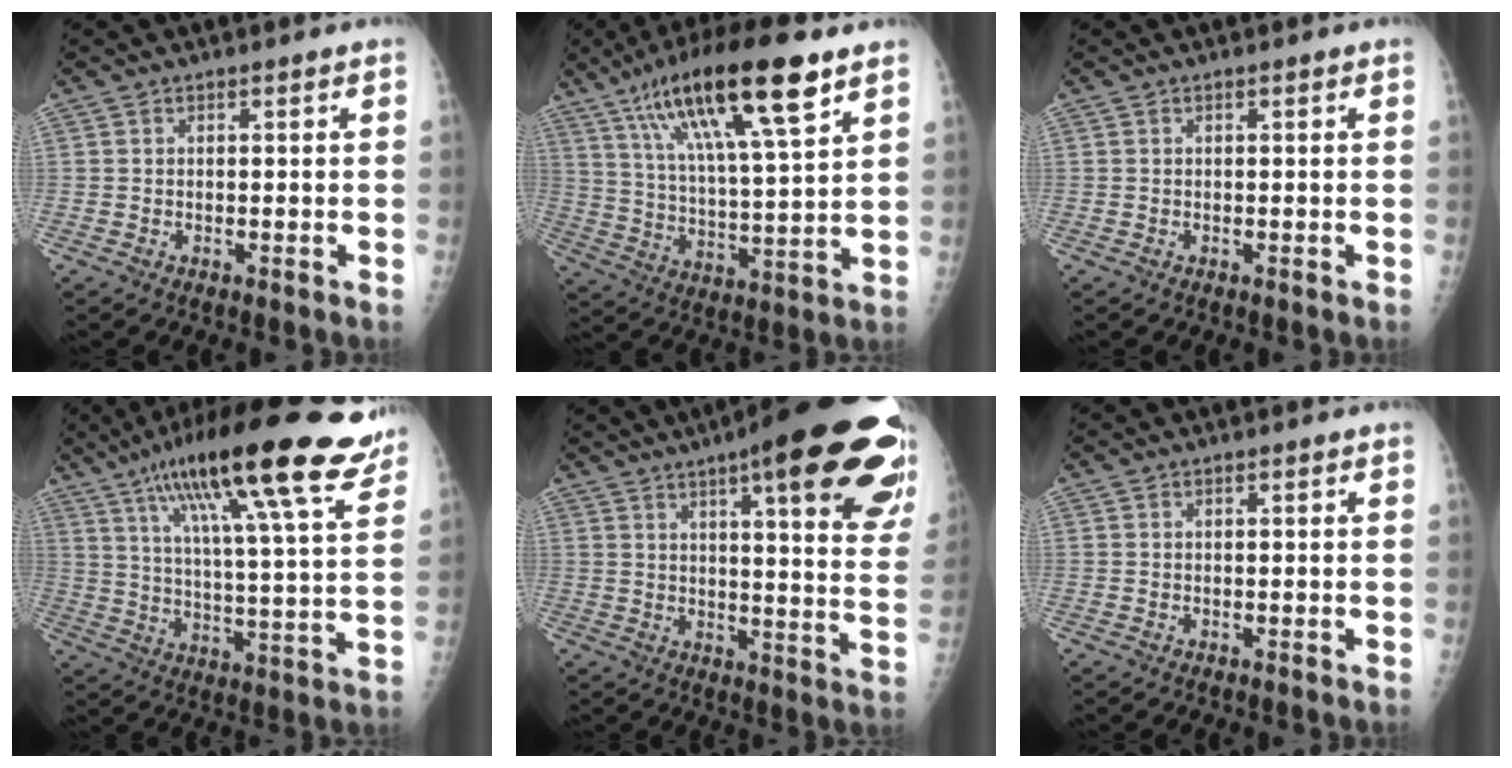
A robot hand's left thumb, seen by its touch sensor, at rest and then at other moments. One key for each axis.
{"total": 21.2, "fx": 11.9, "fy": 4.2, "fz": 17.0, "tx": -0.292, "ty": -0.027, "tz": 0.213}
{"total": 0.0}
{"total": 25.5, "fx": 16.6, "fy": 4.3, "fz": 18.8, "tx": -0.293, "ty": -0.036, "tz": 0.256}
{"total": 28.0, "fx": 16.2, "fy": 5.9, "fz": 22.0, "tx": -0.222, "ty": -0.036, "tz": 0.203}
{"total": 0.0}